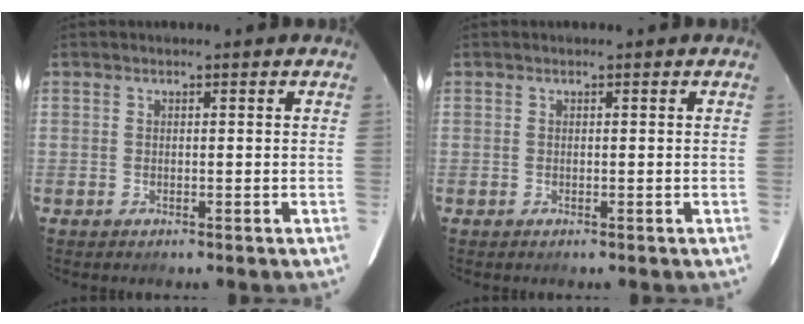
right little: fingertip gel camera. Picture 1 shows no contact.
{"total": 0.0}